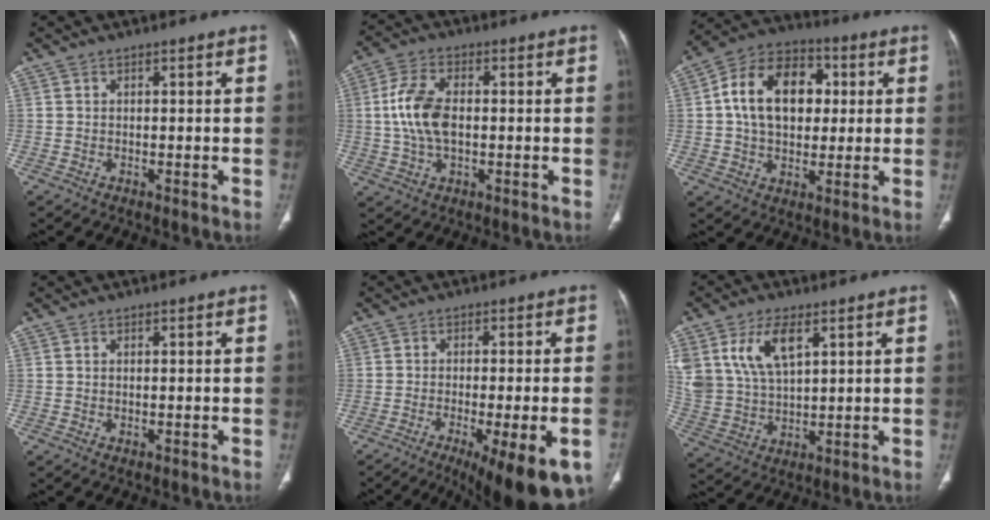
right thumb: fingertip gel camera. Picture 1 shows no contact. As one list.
[{"total": 9.6, "force": [0.3, 5.4, 8.0], "torque": [-0.167, 0.009, 0.005]}, {"total": 16.6, "force": [2.6, 11.5, 11.7], "torque": [-0.164, 0.018, 0.036]}, {"total": 0.5, "force": [-0.1, 0.3, 0.4], "torque": [-0.013, -0.005, 0.001]}, {"total": 17.9, "force": [-9.3, 4.7, 14.6], "torque": [-0.165, -0.003, -0.125]}, {"total": 12.2, "force": [5.6, 6.4, 8.7], "torque": [-0.170, -0.015, 0.120]}]